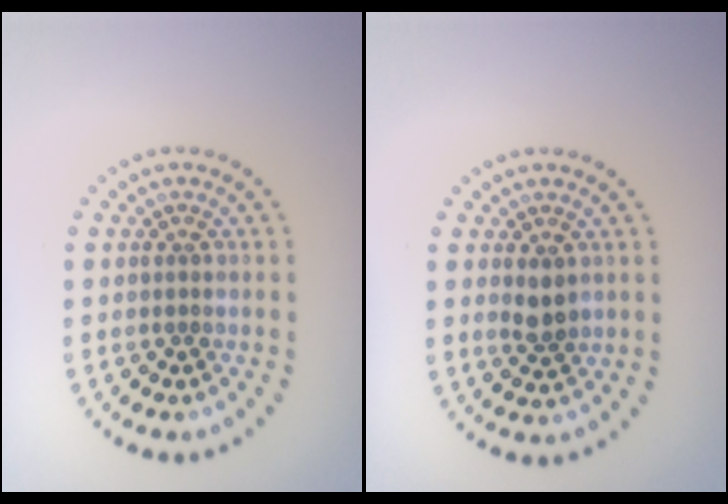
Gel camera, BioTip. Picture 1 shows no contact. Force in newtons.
{"total": 1.8, "press": 1.7, "slide": 0.4}